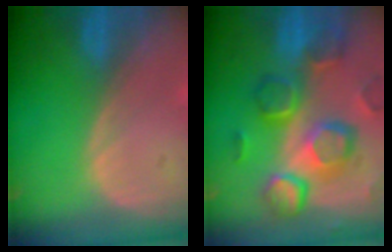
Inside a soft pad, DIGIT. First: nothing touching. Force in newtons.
{"total": 12.3, "press": 10.7, "slide": 6.0}